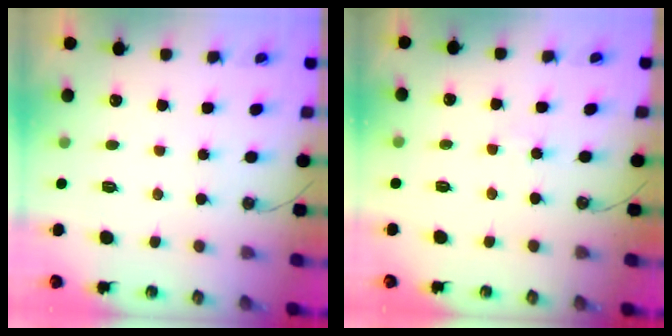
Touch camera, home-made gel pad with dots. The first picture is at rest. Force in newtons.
{"total": 2.4, "press": 2.4, "slide": 0.2}